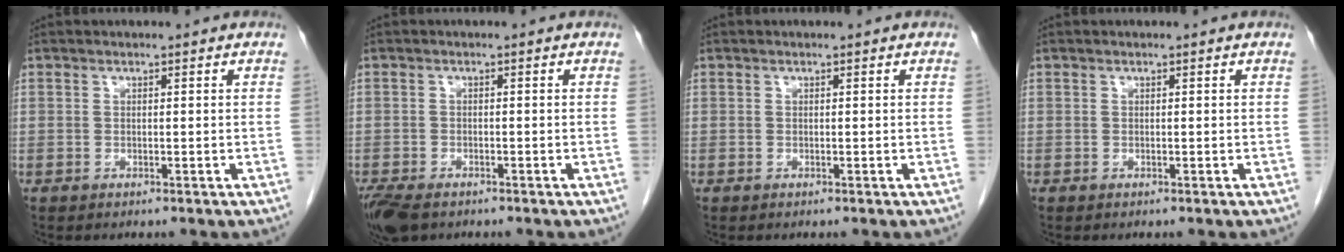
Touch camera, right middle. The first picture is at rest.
{"total": 6.4, "force": [-4.5, 3.1, 3.4], "torque": [-0.070, -0.012, -0.076]}
{"total": 0.0}
{"total": 0.0}